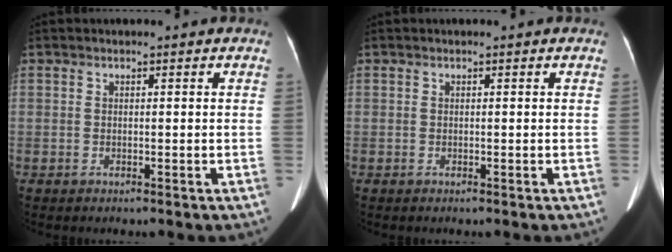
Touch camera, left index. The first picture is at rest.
{"total": 0.0}